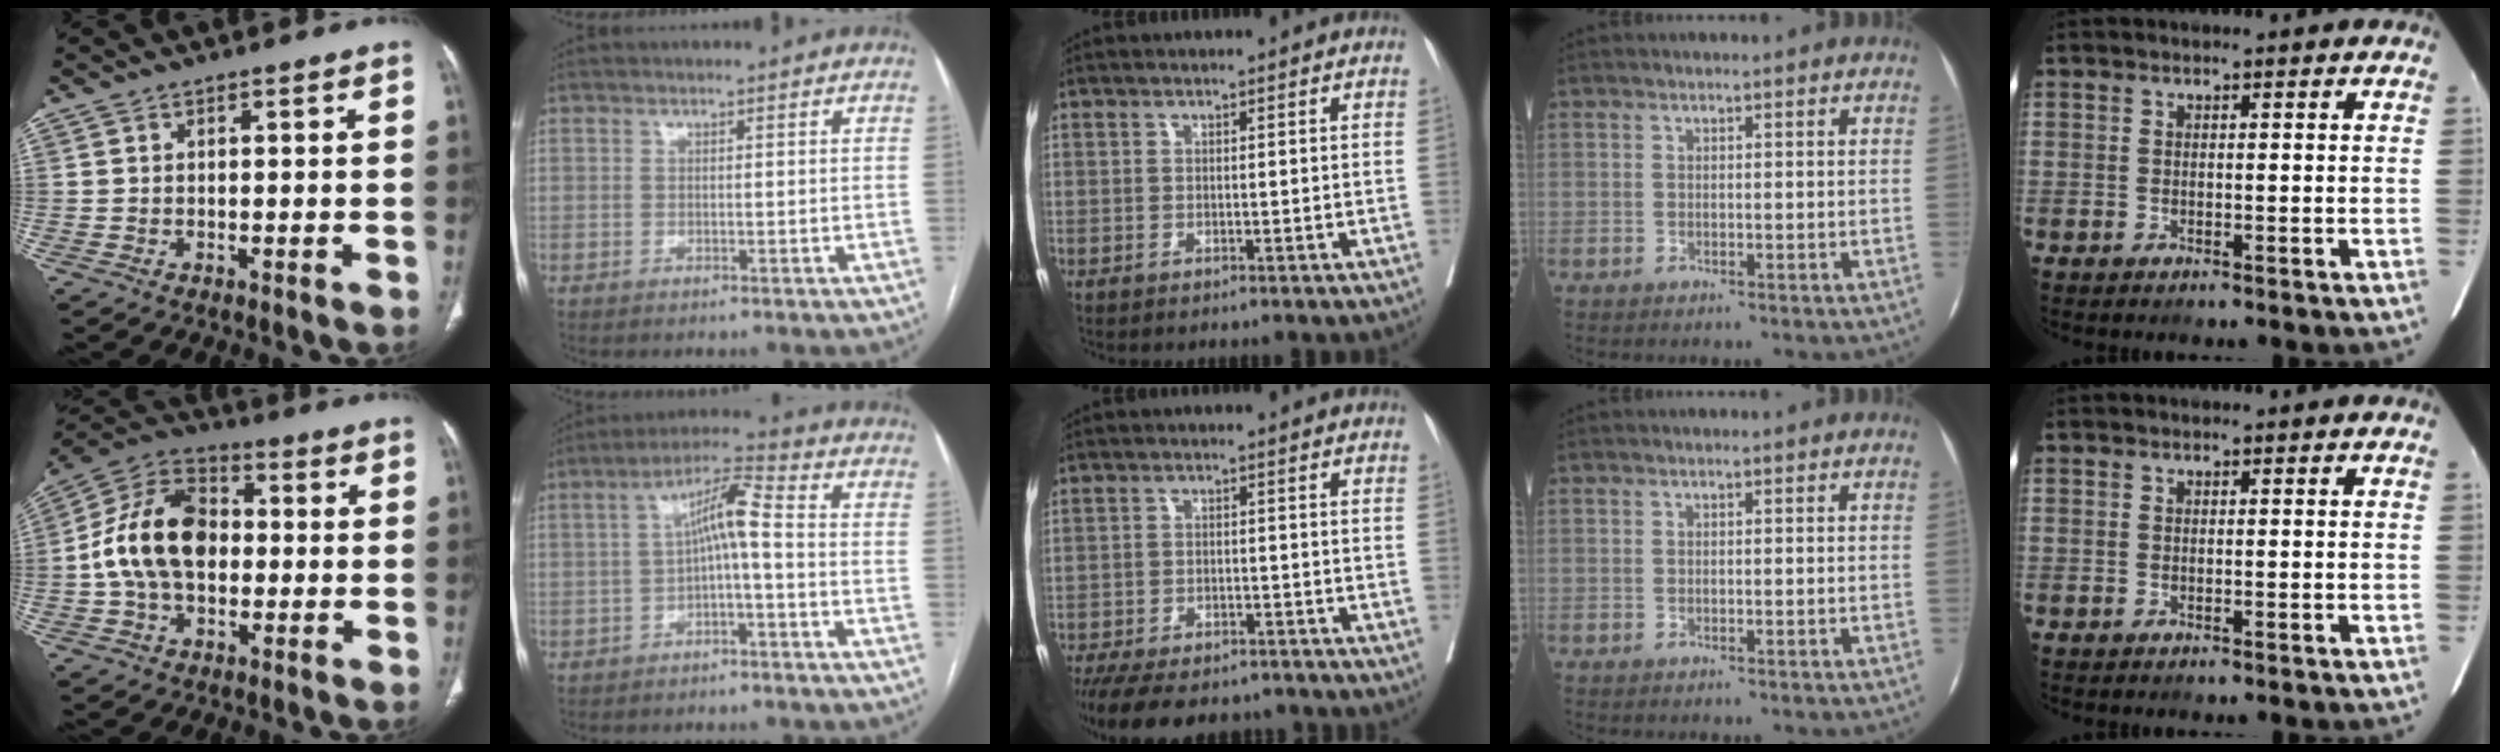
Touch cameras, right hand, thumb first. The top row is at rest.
{"thumb": {"total": 16.4, "force": [-0.2, 11.1, 12.1], "torque": [-0.209, 0.032, -0.012]}, "index": {"total": 6.8, "force": [-0.5, 0.9, 6.7], "torque": [-0.119, 0.032, -0.010]}, "middle": {"total": 15.6, "force": [-13.1, 5.6, 6.3], "torque": [-0.143, -0.010, -0.182]}}